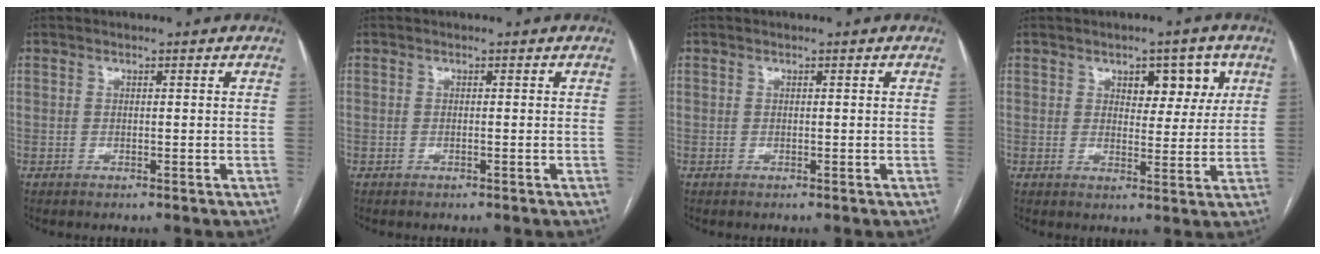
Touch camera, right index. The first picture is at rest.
{"total": 0.0}
{"total": 0.0}
{"total": 6.2, "force": [2.7, 3.3, 4.5], "torque": [-0.048, 0.008, 0.038]}